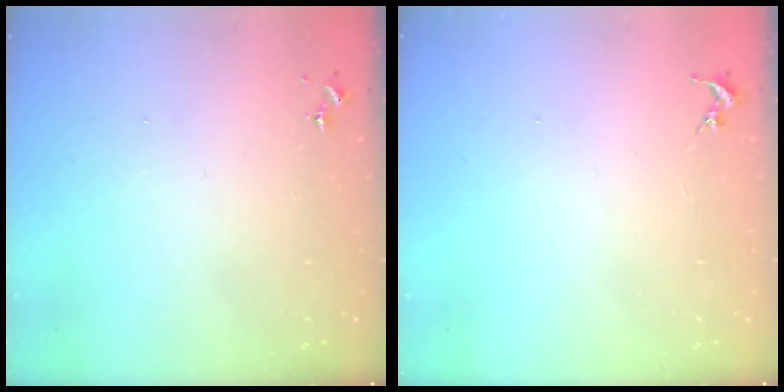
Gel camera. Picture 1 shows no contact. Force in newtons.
{"total": 0.0}